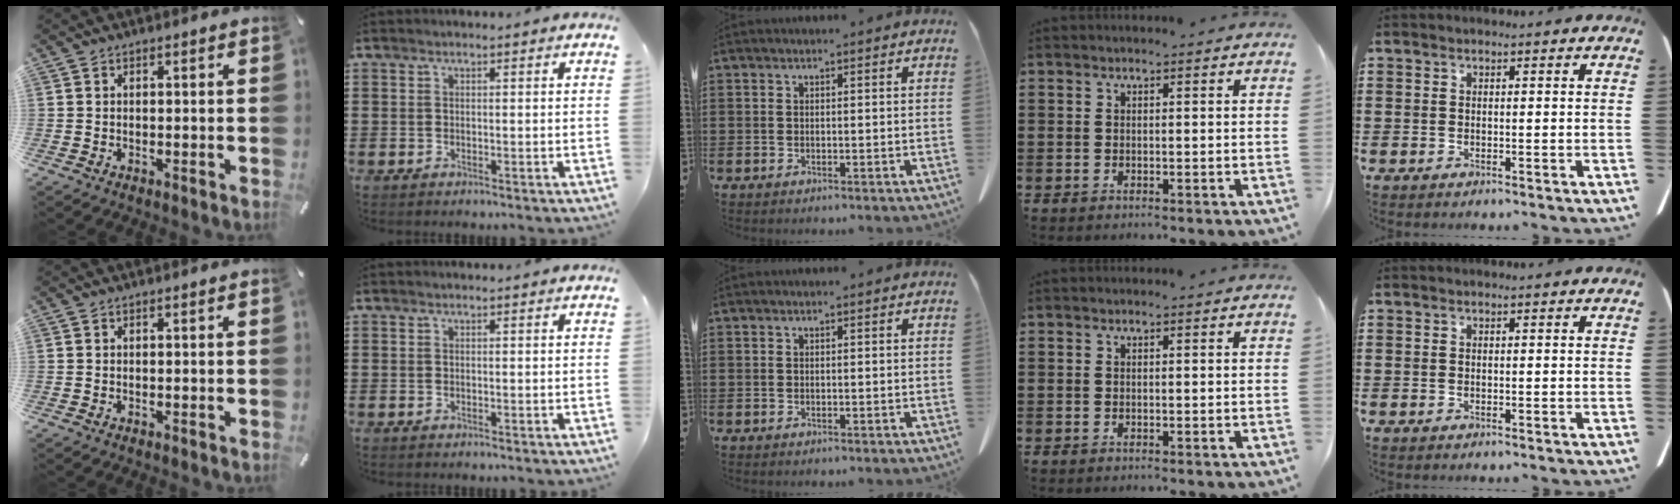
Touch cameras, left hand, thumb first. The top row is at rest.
{}